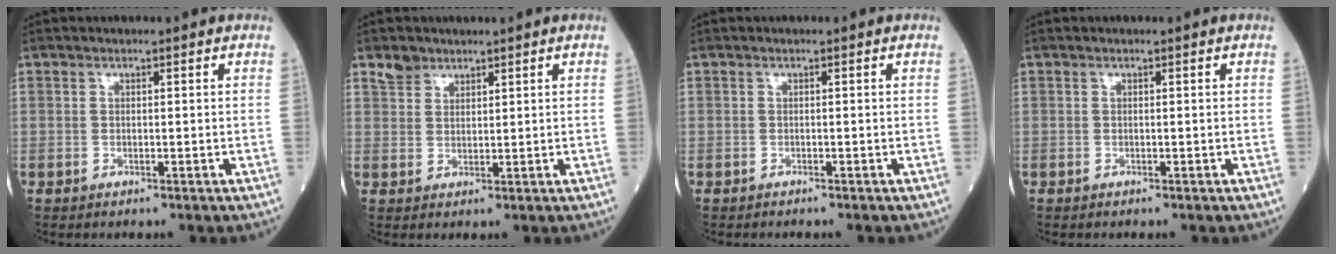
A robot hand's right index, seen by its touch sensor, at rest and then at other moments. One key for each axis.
{"total": 2.6, "fx": 2.0, "fy": 1.6, "fz": 0.3, "tx": -0.006, "ty": 0.010, "tz": 0.037}
{"total": 1.1, "fx": -1.0, "fy": 0.0, "fz": 0.4, "tx": -0.005, "ty": 0.000, "tz": -0.014}
{"total": 0.0}